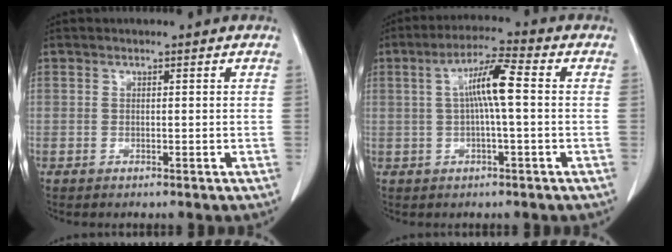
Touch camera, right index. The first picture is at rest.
{"total": 7.1, "force": [0.6, 0.4, 7.1], "torque": [-0.134, 0.017, 0.008]}